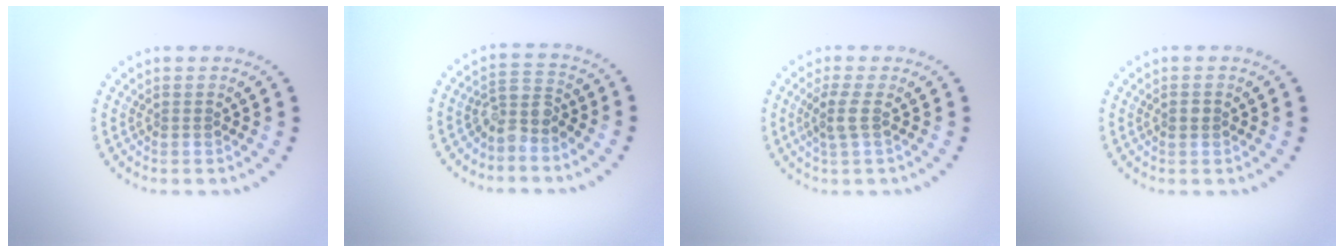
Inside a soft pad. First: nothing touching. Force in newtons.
{"total": 2.9, "press": 2.2, "slide": 1.8}
{"total": 1.8, "press": 1.5, "slide": 1.0}
{"total": 1.2, "press": 1.2, "slide": 0.0}